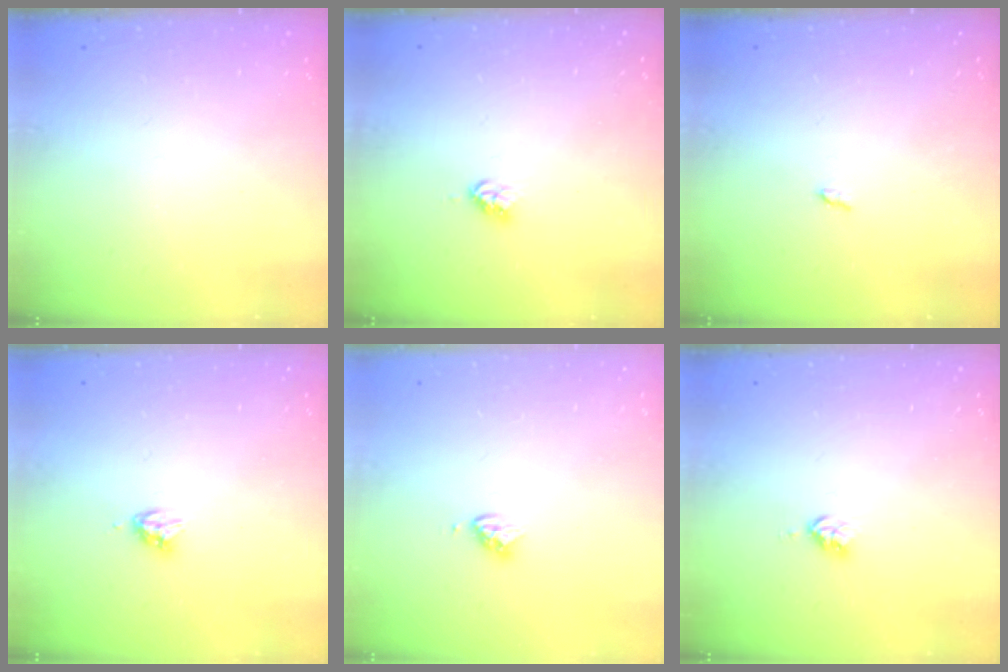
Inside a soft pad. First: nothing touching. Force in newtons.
{"total": 3.3, "press": 3.3, "slide": 0.5}
{"total": 1.2, "press": 1.2, "slide": 0.2}
{"total": 4.7, "press": 4.6, "slide": 0.6}
{"total": 3.6, "press": 3.6, "slide": 0.7}
{"total": 3.4, "press": 3.4, "slide": 0.5}